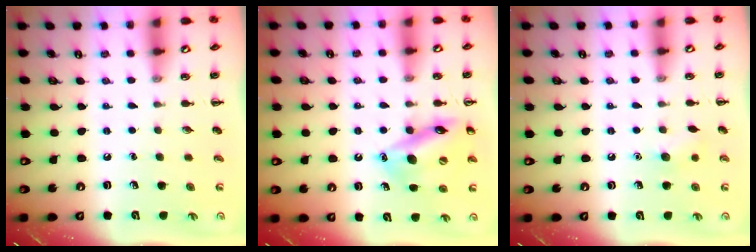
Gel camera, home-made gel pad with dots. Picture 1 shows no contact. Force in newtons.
{"total": 15.4, "press": 15.1, "slide": 3.2}
{"total": 6.7, "press": 6.4, "slide": 1.8}